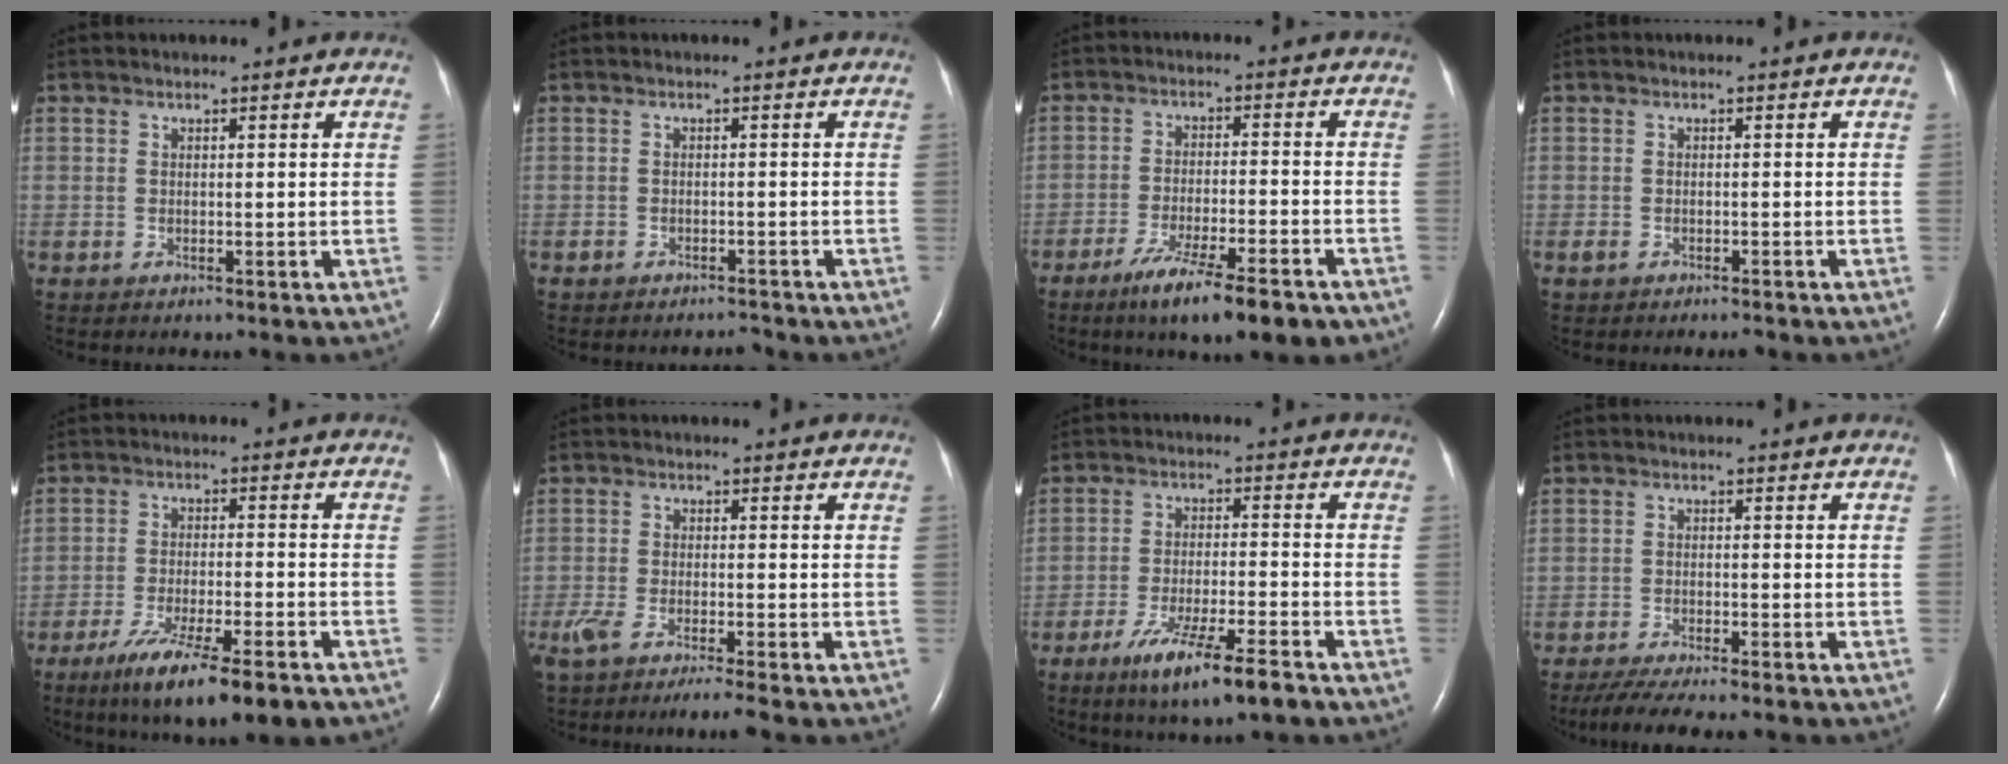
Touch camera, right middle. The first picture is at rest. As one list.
[{"total": 1.4, "force": [-1.4, 0.4, 0.2], "torque": [-0.006, -0.003, -0.019]}, {"total": 12.0, "force": [-8.3, 1.6, 8.6], "torque": [-0.133, -0.023, -0.125]}, {"total": 1.7, "force": [-1.3, 0.5, 1.0], "torque": [-0.023, -0.003, -0.017]}, {"total": 12.3, "force": [-8.3, 1.1, 9.0], "torque": [-0.152, -0.030, -0.131]}, {"total": 7.5, "force": [-5.8, 0.0, 4.8], "torque": [-0.078, -0.018, -0.097]}, {"total": 10.1, "force": [-6.6, 0.6, 7.6], "torque": [-0.139, -0.023, -0.110]}, {"total": 8.8, "force": [-7.6, 0.7, 4.4], "torque": [-0.069, -0.020, -0.118]}]